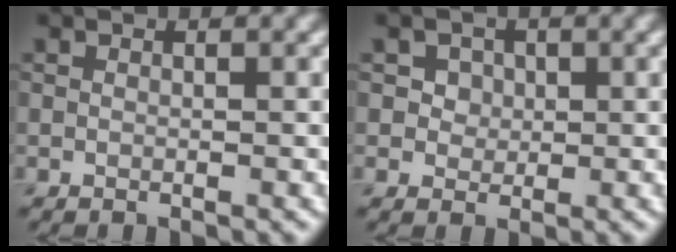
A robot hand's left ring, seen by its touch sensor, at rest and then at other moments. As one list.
[{"total": 3.5, "force": [1.6, 2.8, 1.6], "torque": [-0.033, 0.006, 0.023]}]